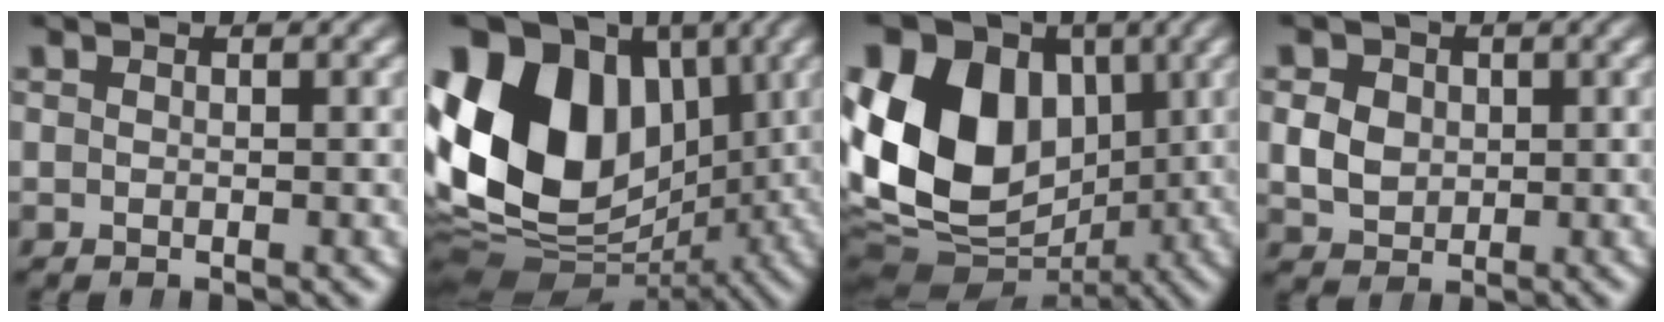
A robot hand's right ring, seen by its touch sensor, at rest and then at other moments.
{"total": 22.9, "force": [0.9, 17.0, 15.3], "torque": [-0.274, -0.044, 0.028]}
{"total": 18.7, "force": [0.8, 14.4, 11.9], "torque": [-0.221, -0.036, 0.021]}
{"total": 4.5, "force": [0.3, 3.9, 2.1], "torque": [-0.041, -0.010, 0.014]}